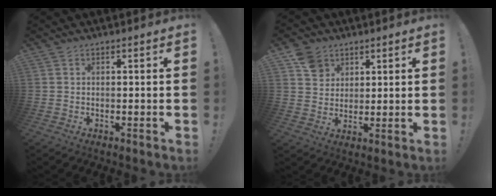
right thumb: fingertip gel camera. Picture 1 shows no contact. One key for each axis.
{"total": 7.2, "fx": 4.0, "fy": 5.8, "fz": 1.8, "tx": -0.022, "ty": -0.020, "tz": 0.079}